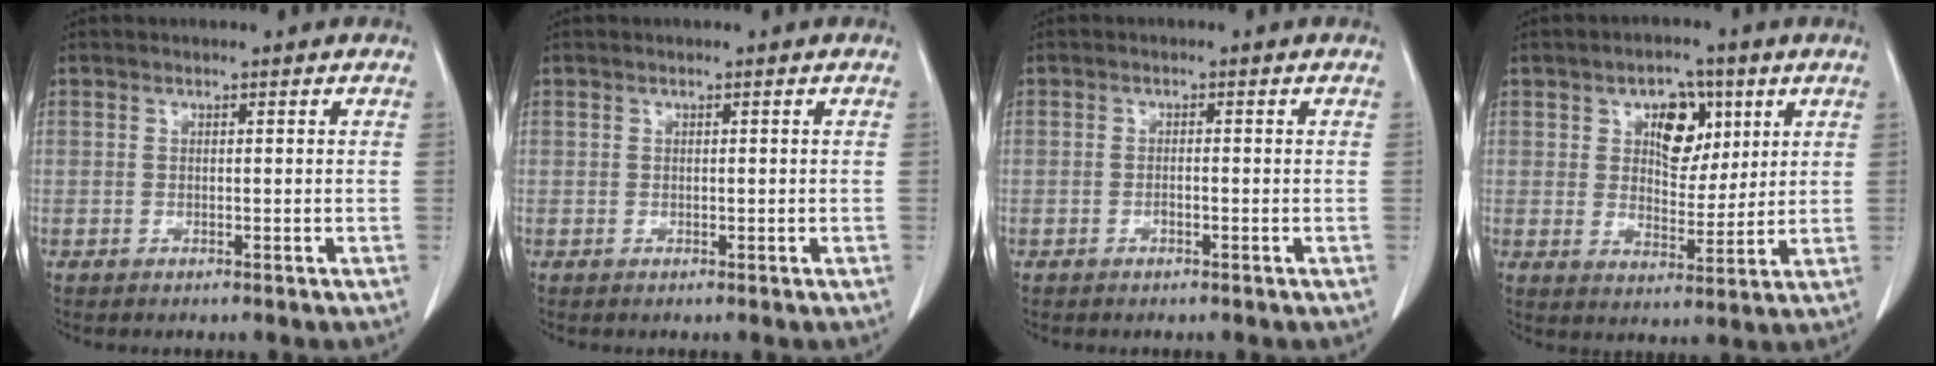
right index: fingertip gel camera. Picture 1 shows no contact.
{"total": 0.0}
{"total": 0.9, "force": [-0.6, 0.2, 0.7], "torque": [-0.013, 0.001, -0.011]}
{"total": 7.9, "force": [3.3, 4.7, 5.4], "torque": [-0.080, 0.015, 0.057]}